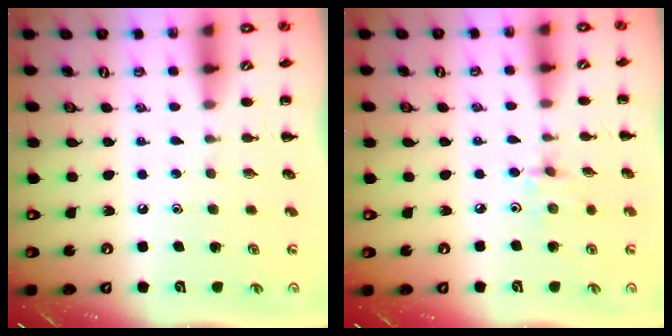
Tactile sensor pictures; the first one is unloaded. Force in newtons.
{"total": 3.0, "press": 2.8, "slide": 0.9}